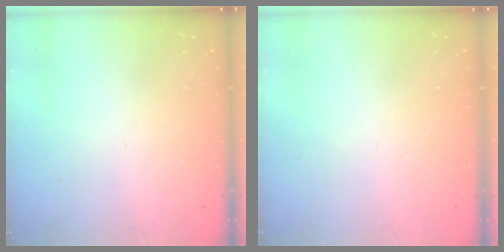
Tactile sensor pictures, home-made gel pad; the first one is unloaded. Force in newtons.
{"total": 0.0}